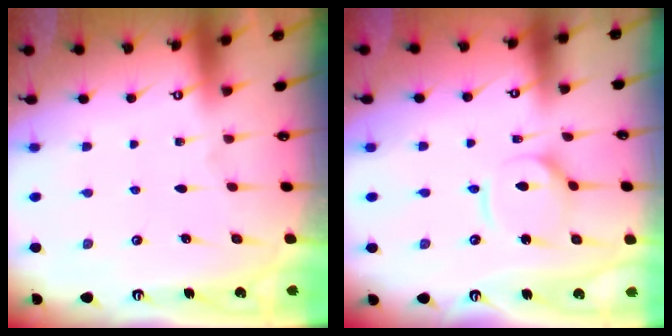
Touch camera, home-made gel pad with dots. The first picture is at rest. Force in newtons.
{"total": 7.9, "press": 7.9, "slide": 0.6}